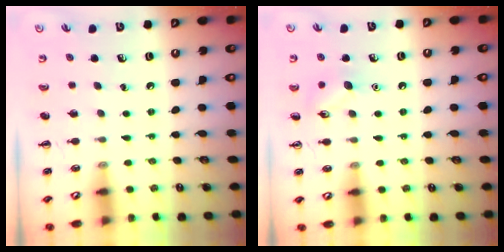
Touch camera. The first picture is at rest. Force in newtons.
{"total": 7.3, "press": 7.2, "slide": 1.2}